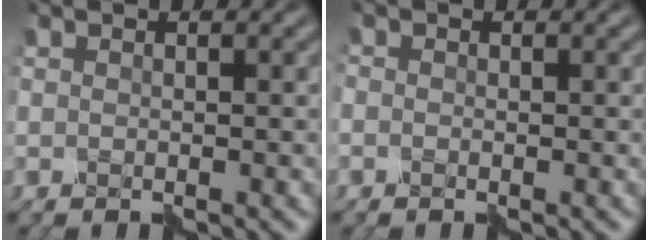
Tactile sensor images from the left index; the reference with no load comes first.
{"total": 0.8, "force": [-0.4, 0.6, 0.3], "torque": [-0.008, 0.002, -0.004]}